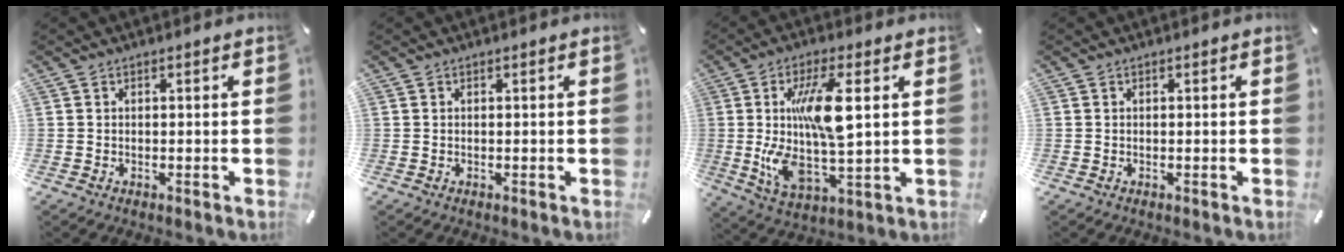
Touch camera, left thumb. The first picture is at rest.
{"total": 0.0}
{"total": 15.6, "force": [2.9, 5.0, 14.5], "torque": [-0.303, -0.015, 0.040]}
{"total": 0.0}